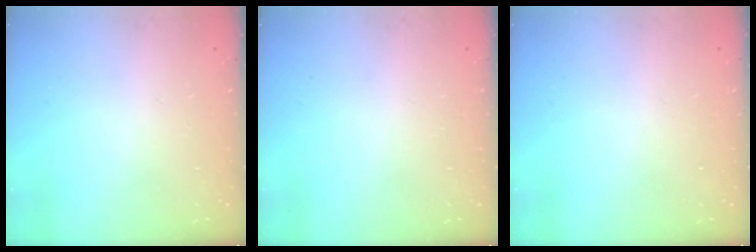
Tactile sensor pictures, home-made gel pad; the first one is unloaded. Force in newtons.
{"total": 0.0}
{"total": 0.0}